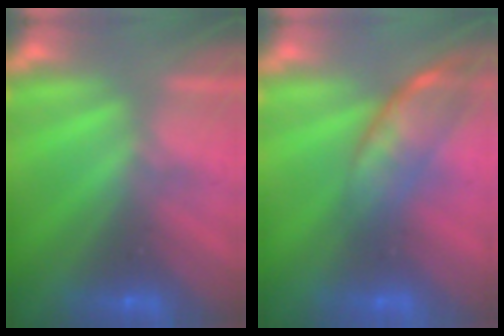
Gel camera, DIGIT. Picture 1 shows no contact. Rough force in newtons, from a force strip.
{"total": 2.7}